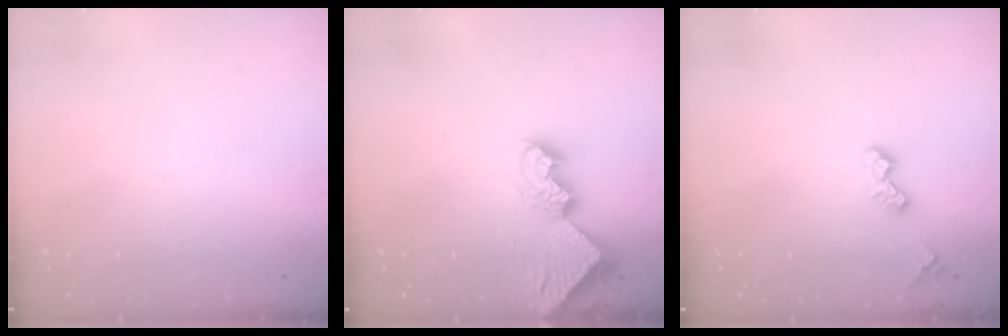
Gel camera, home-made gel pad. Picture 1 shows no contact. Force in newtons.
{"total": 10.0, "press": 9.9, "slide": 1.1}
{"total": 4.9, "press": 4.9, "slide": 0.7}